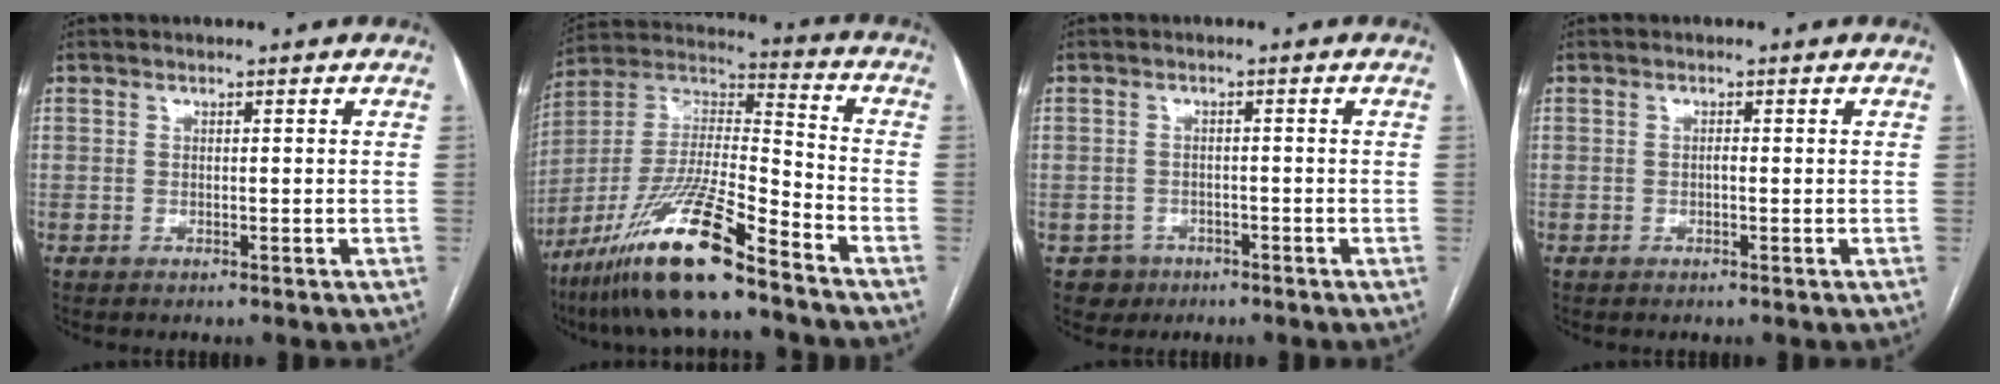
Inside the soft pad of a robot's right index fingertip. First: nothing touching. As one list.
[{"total": 18.3, "force": [-12.7, 1.6, 13.1], "torque": [-0.275, -0.020, -0.232]}, {"total": 3.1, "force": [-1.6, 2.6, -0.3], "torque": [0.009, 0.013, -0.025]}, {"total": 0.5, "force": [-0.1, 0.2, 0.5], "torque": [-0.009, 0.001, -0.002]}]